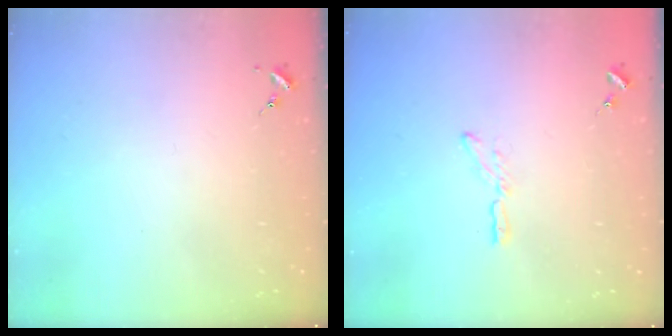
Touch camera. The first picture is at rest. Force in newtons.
{"total": 5.3, "press": 5.2, "slide": 0.3}